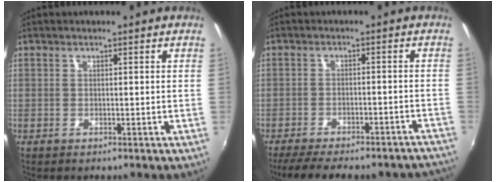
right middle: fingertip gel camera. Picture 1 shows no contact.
{"total": 18.6, "force": [-16.5, 4.4, 7.4], "torque": [-0.142, -0.008, -0.207]}